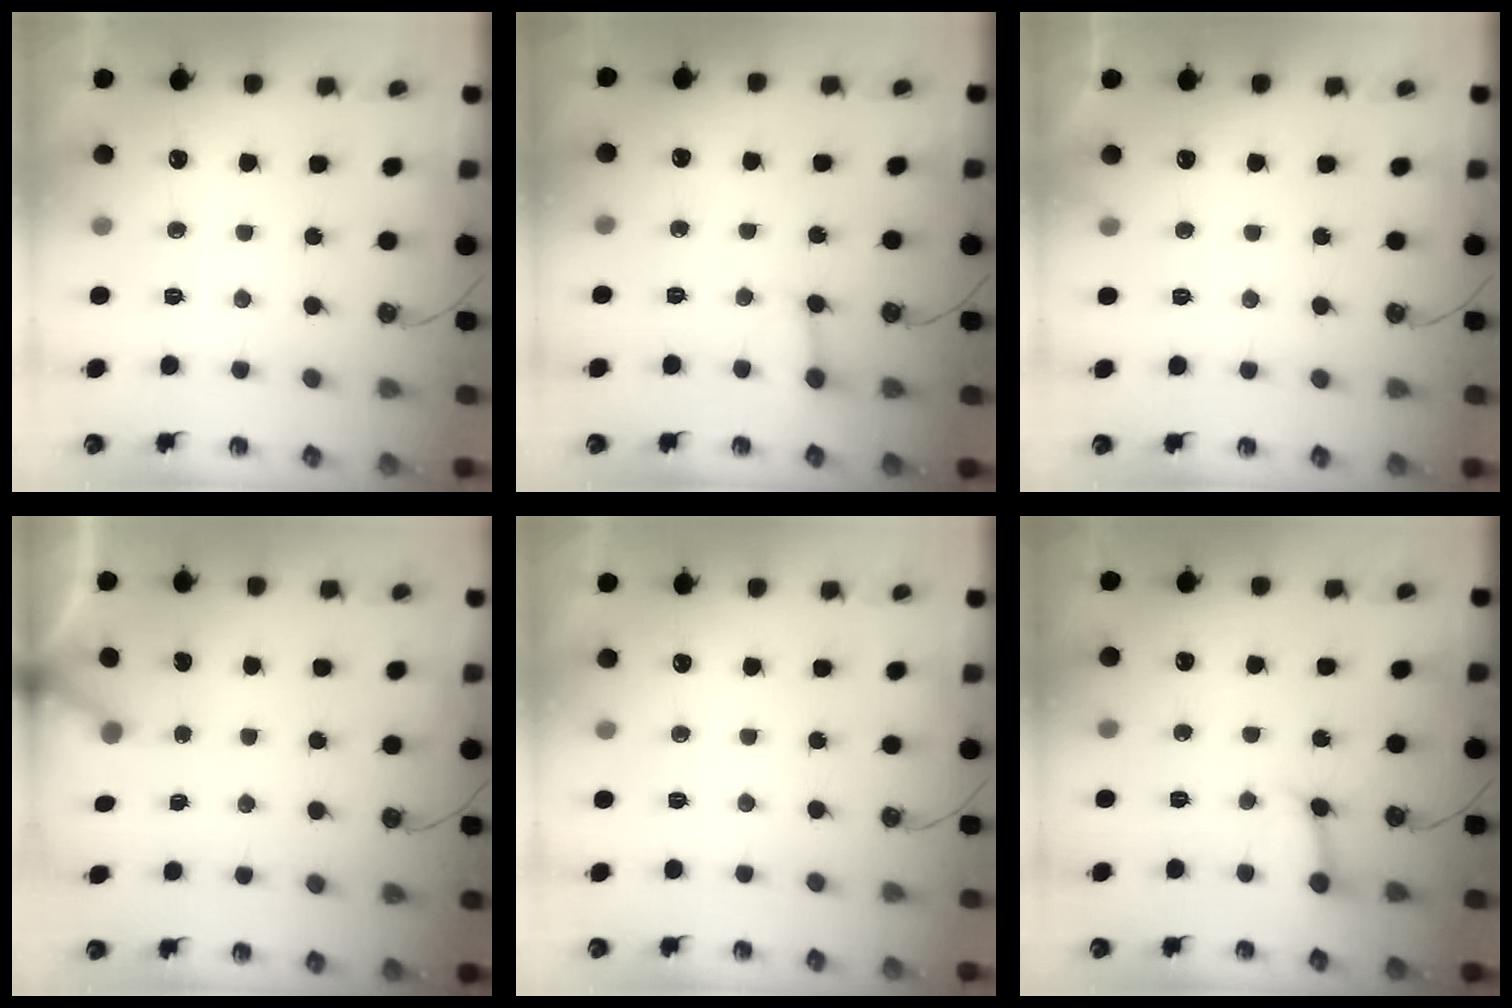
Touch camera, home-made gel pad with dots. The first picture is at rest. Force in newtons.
{"total": 3.0, "press": 2.9, "slide": 0.3}
{"total": 4.4, "press": 4.4, "slide": 0.2}
{"total": 3.4, "press": 3.4, "slide": 0.3}
{"total": 0.0}
{"total": 3.7, "press": 3.7, "slide": 0.5}